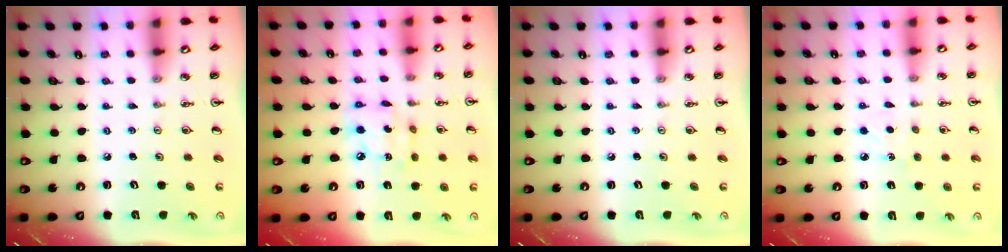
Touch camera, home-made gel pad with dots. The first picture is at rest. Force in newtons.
{"total": 9.0, "press": 9.0, "slide": 0.6}
{"total": 0.0}
{"total": 4.2, "press": 4.2, "slide": 0.5}